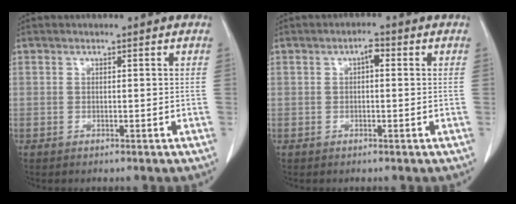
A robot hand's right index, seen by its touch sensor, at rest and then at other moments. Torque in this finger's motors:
{"motor_torque": [0.31, 0.05, 0.03, 0.02]}